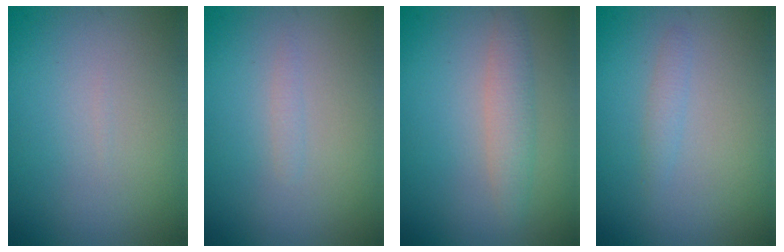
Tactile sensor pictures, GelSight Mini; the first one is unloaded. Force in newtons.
{"total": 0.6, "press": 0.6, "slide": 0.1}
{"total": 2.2, "press": 2.2, "slide": 0.1}
{"total": 1.0, "press": 0.9, "slide": 0.1}